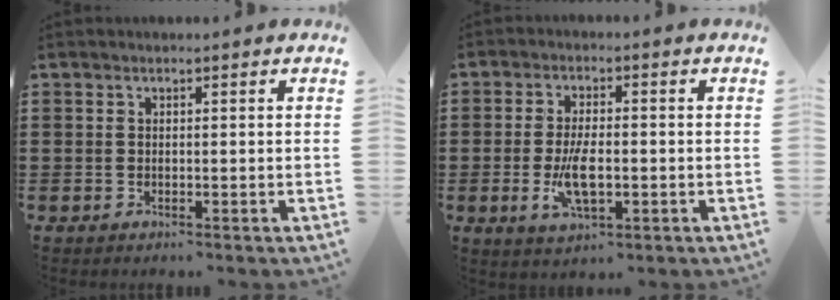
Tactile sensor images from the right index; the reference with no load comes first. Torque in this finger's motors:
{"motor_torque": [1.48, 0.66, 0.59, 0.13]}